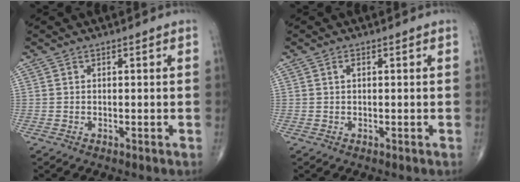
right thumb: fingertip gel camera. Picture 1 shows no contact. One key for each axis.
{"total": 0.9, "fx": 0.3, "fy": 0.4, "fz": 0.8, "tx": -0.016, "ty": 0.003, "tz": 0.006}